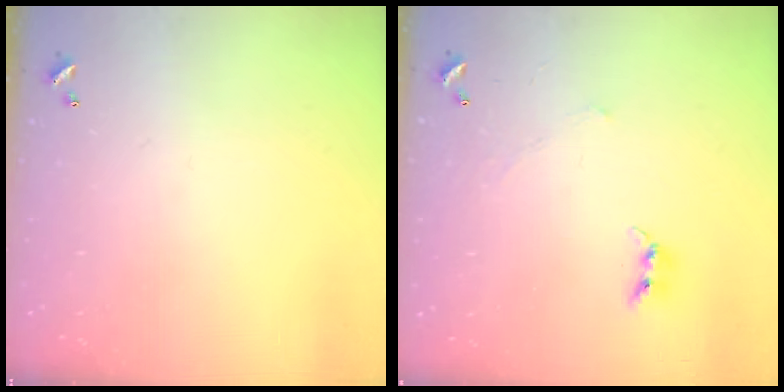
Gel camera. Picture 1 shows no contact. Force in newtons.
{"total": 2.4, "press": 2.3, "slide": 0.4}